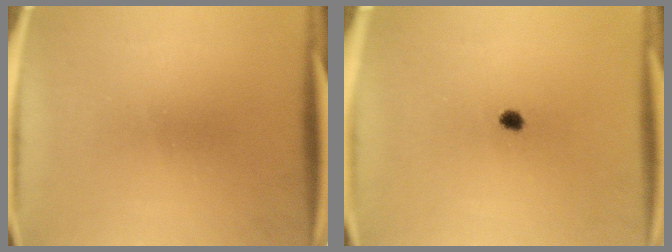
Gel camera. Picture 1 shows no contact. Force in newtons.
{"total": 1.8}